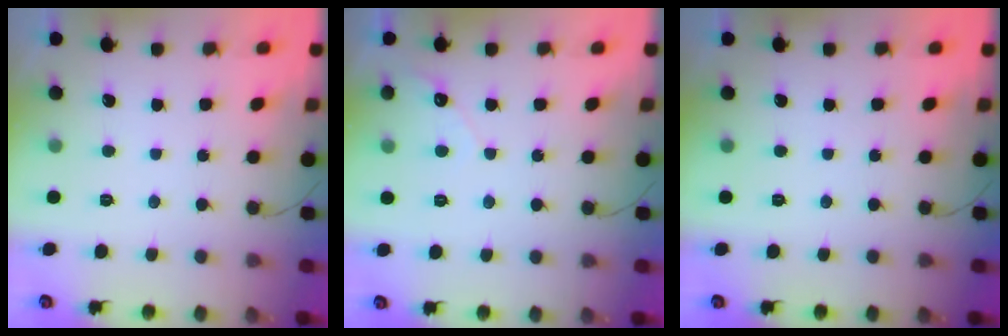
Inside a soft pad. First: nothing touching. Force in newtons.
{"total": 2.7, "press": 2.7, "slide": 0.2}
{"total": 0.0}